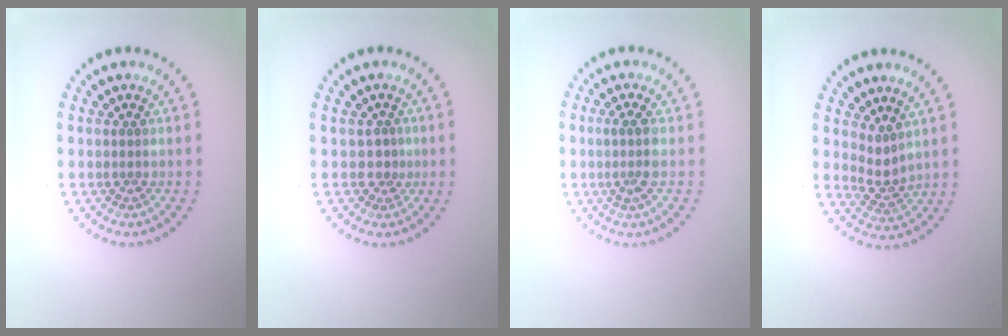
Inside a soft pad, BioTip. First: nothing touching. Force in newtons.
{"total": 1.2, "press": 0.6, "slide": 1.0}
{"total": 1.9, "press": 1.5, "slide": 1.1}
{"total": 2.1, "press": 1.4, "slide": 1.5}